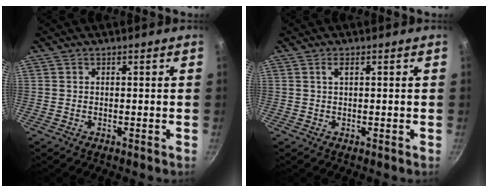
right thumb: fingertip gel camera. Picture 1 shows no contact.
{"total": 1.3, "force": [0.4, 0.5, 1.2], "torque": [-0.021, 0.001, 0.006]}